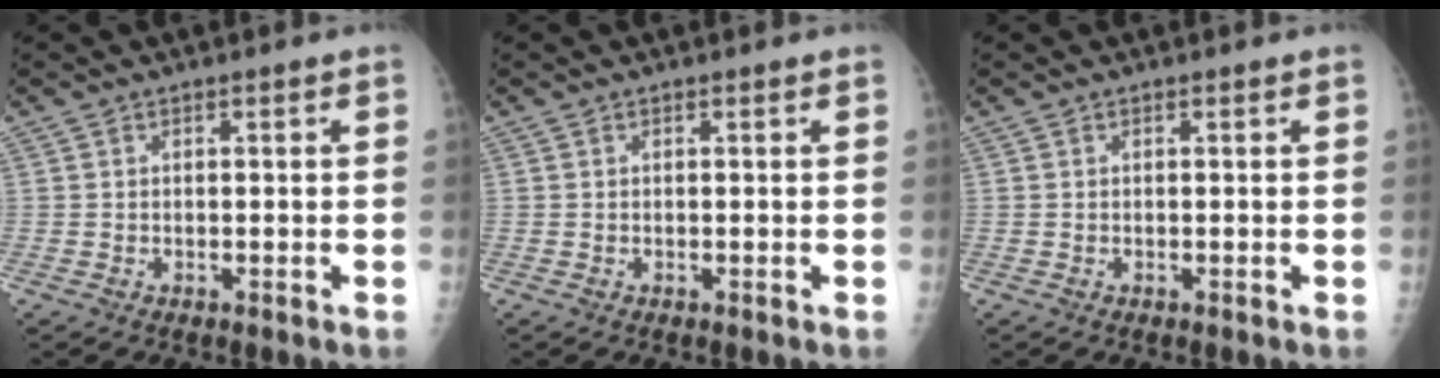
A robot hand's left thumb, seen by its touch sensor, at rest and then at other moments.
{"total": 0.0}
{"total": 0.0}